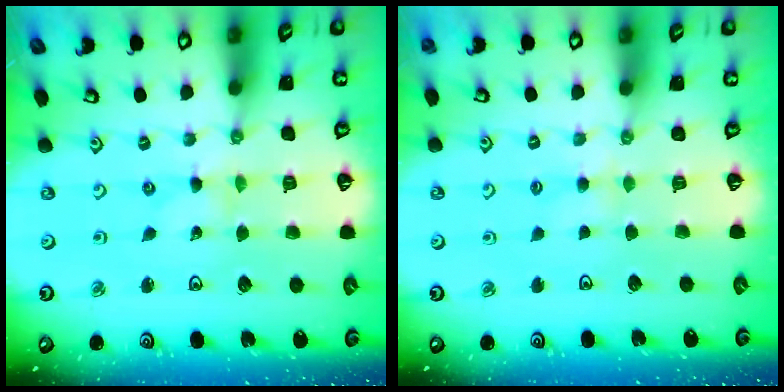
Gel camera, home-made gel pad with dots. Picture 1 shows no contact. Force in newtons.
{"total": 2.8, "press": 2.7, "slide": 0.5}